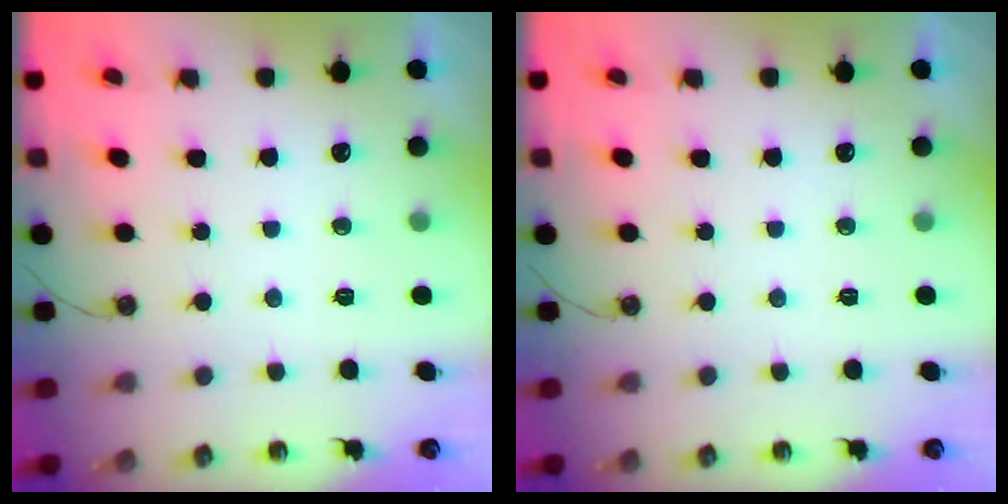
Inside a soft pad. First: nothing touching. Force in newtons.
{"total": 0.0}